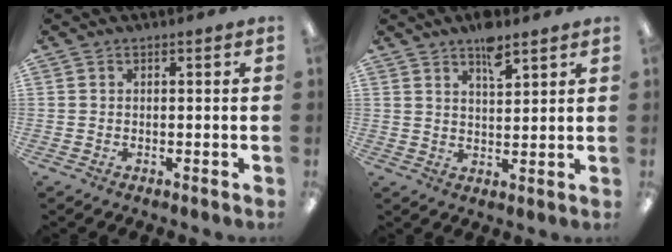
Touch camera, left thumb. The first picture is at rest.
{"total": 5.3, "force": [3.9, 1.4, 3.3], "torque": [-0.050, -0.018, 0.063]}